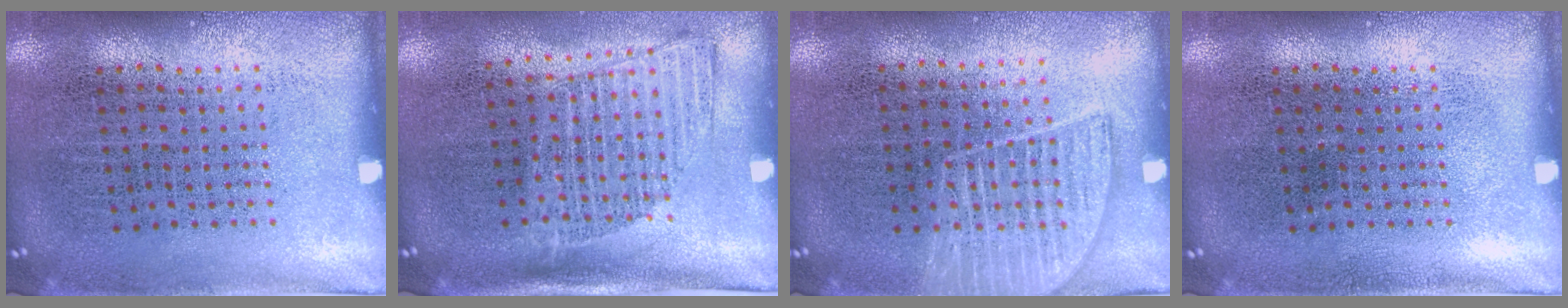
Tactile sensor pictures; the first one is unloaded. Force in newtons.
{"total": 1.3, "press": 1.1, "slide": 0.7}
{"total": 1.4, "press": 1.3, "slide": 0.6}
{"total": 0.0}